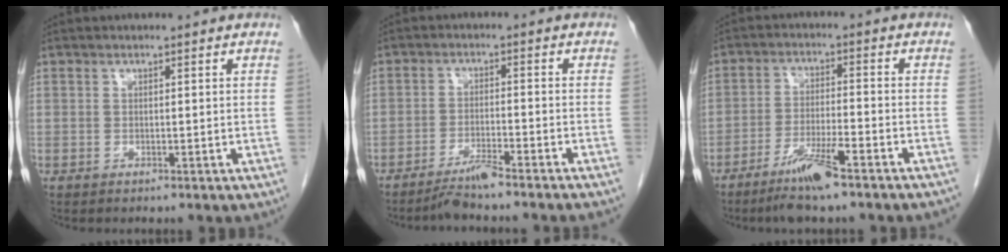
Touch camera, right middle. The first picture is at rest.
{"total": 4.8, "force": [-4.0, -1.3, 2.2], "torque": [-0.042, -0.017, -0.075]}
{"total": 8.1, "force": [-5.8, 0.2, 5.7], "torque": [-0.107, -0.016, -0.104]}